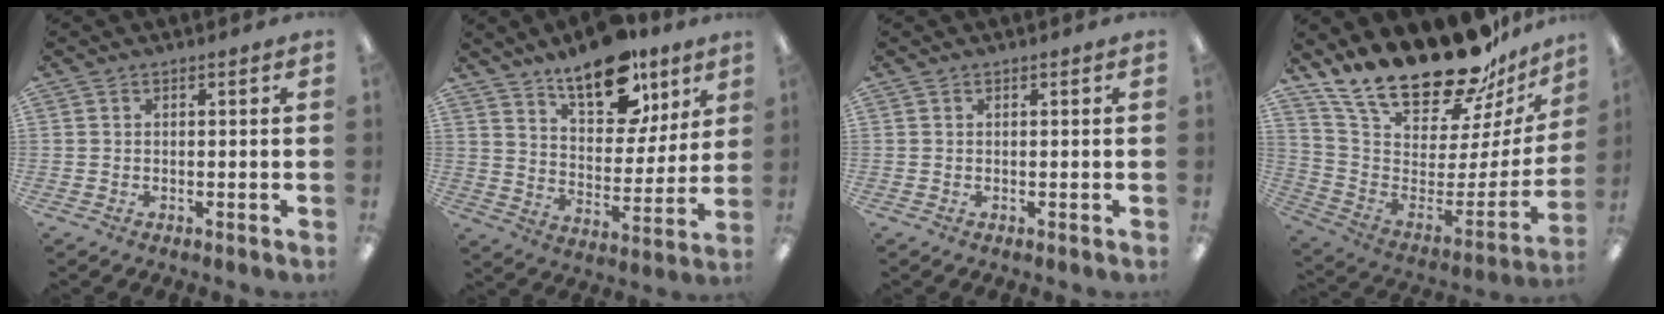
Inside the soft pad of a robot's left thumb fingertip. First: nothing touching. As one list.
[{"total": 17.1, "force": [12.3, 8.0, 8.7], "torque": [-0.129, -0.070, 0.214]}, {"total": 0.0}, {"total": 23.8, "force": [19.9, 7.3, 10.7], "torque": [-0.181, -0.157, 0.356]}]